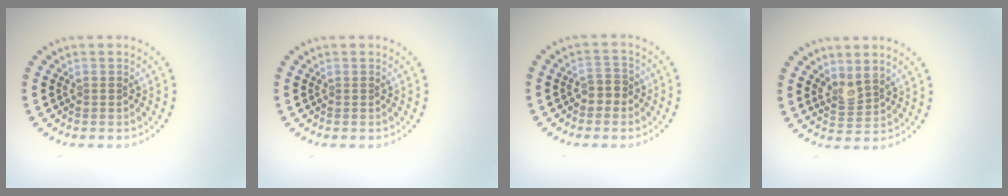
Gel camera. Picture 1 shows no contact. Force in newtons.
{"total": 0.0}
{"total": 1.9, "press": 1.8, "slide": 0.7}
{"total": 2.0, "press": 1.7, "slide": 1.1}